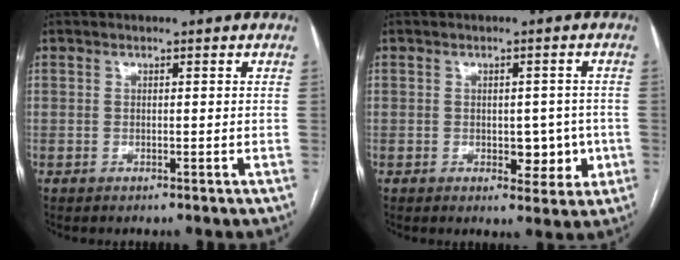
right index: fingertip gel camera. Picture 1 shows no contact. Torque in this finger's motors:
{"motor_torque": [0.13, 0.13, 0.09, 0.03]}